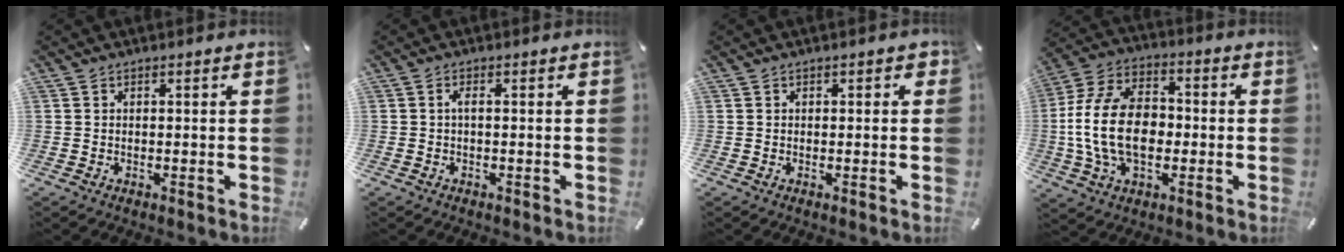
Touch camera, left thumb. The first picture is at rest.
{"total": 1.4, "force": [-0.1, 0.1, 1.4], "torque": [-0.027, -0.002, -0.002]}
{"total": 1.0, "force": [0.1, 0.8, 0.5], "torque": [0.000, 0.004, -0.001]}
{"total": 16.8, "force": [-1.9, 11.3, 12.3], "torque": [-0.282, 0.008, -0.039]}